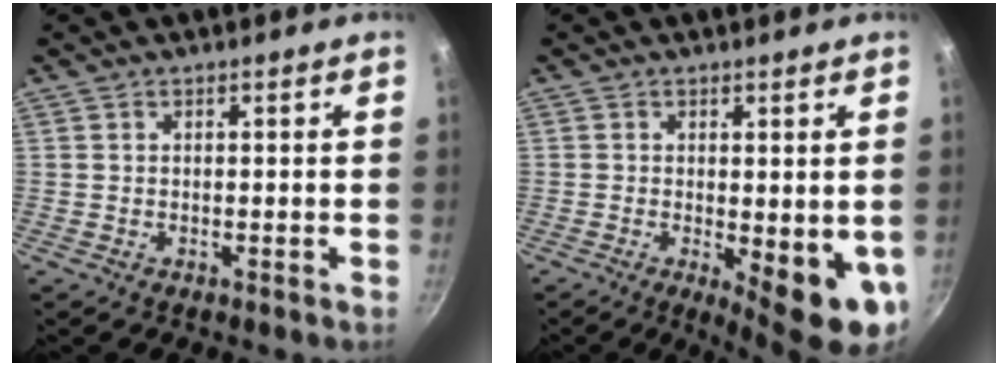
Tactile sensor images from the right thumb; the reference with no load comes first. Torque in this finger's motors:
{"motor_torque": [0.38, 0.88, -0.07, -0.07, 0.11]}